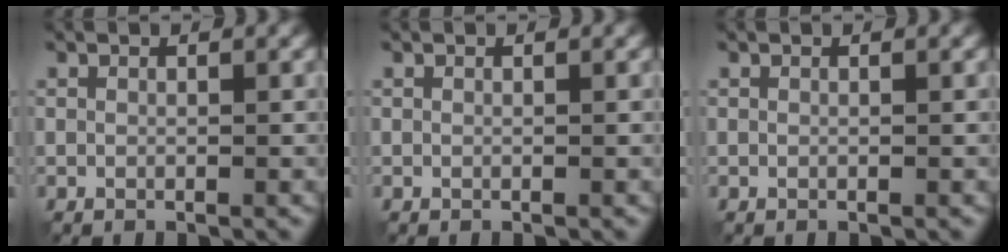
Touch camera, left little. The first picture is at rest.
{"total": 0.0}
{"total": 0.0}